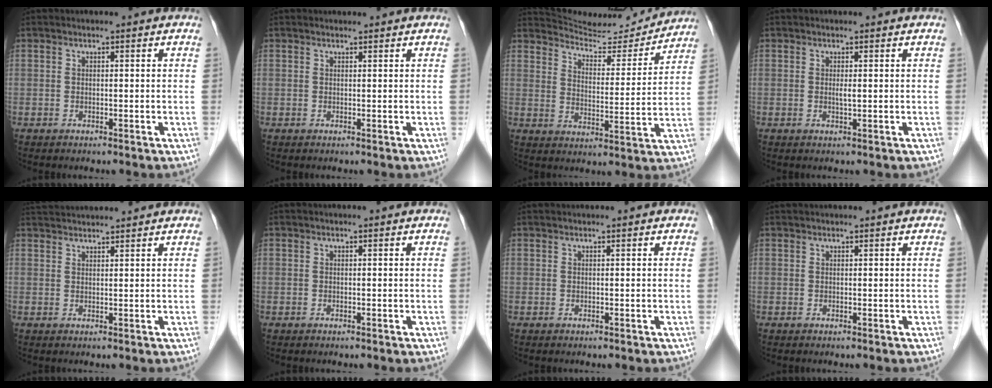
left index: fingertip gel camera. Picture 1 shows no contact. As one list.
[{"total": 0.8, "force": [0.8, 0.1, 0.0], "torque": [-0.009, 0.004, 0.013]}, {"total": 13.0, "force": [12.9, 1.3, 1.1], "torque": [-0.021, -0.015, 0.181]}, {"total": 0.7, "force": [0.1, 0.1, 0.7], "torque": [-0.019, -0.004, 0.000]}, {"total": 7.3, "force": [7.1, -0.2, 1.8], "torque": [-0.036, 0.036, 0.109]}, {"total": 0.9, "force": [0.9, 0.1, 0.2], "torque": [-0.007, 0.010, 0.011]}, {"total": 1.6, "force": [1.5, 0.1, 0.4], "torque": [-0.006, 0.022, 0.024]}, {"total": 3.1, "force": [3.0, 0.1, 0.8], "torque": [-0.008, 0.032, 0.045]}]